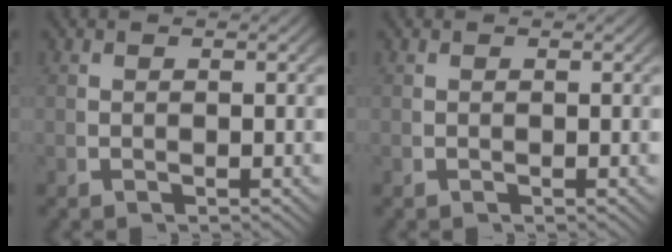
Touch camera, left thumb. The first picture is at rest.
{"total": 0.0}